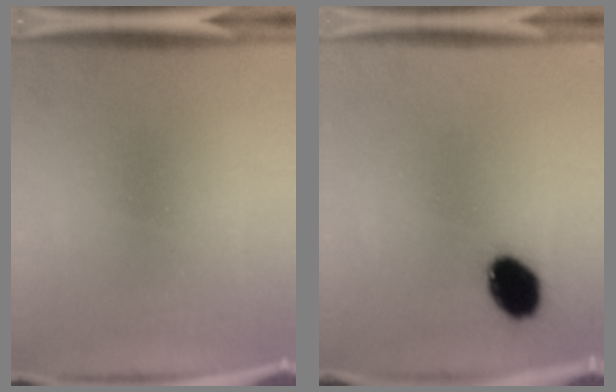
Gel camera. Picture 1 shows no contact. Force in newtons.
{"total": 9.8}